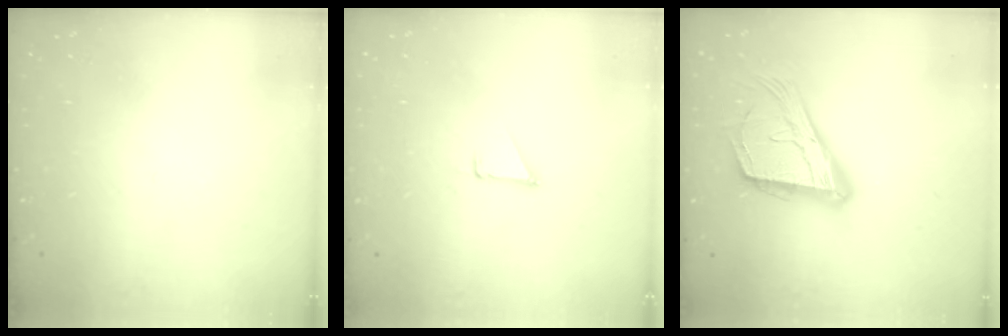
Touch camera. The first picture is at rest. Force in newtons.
{"total": 1.5, "press": 1.5, "slide": 0.1}
{"total": 19.0, "press": 18.8, "slide": 3.0}